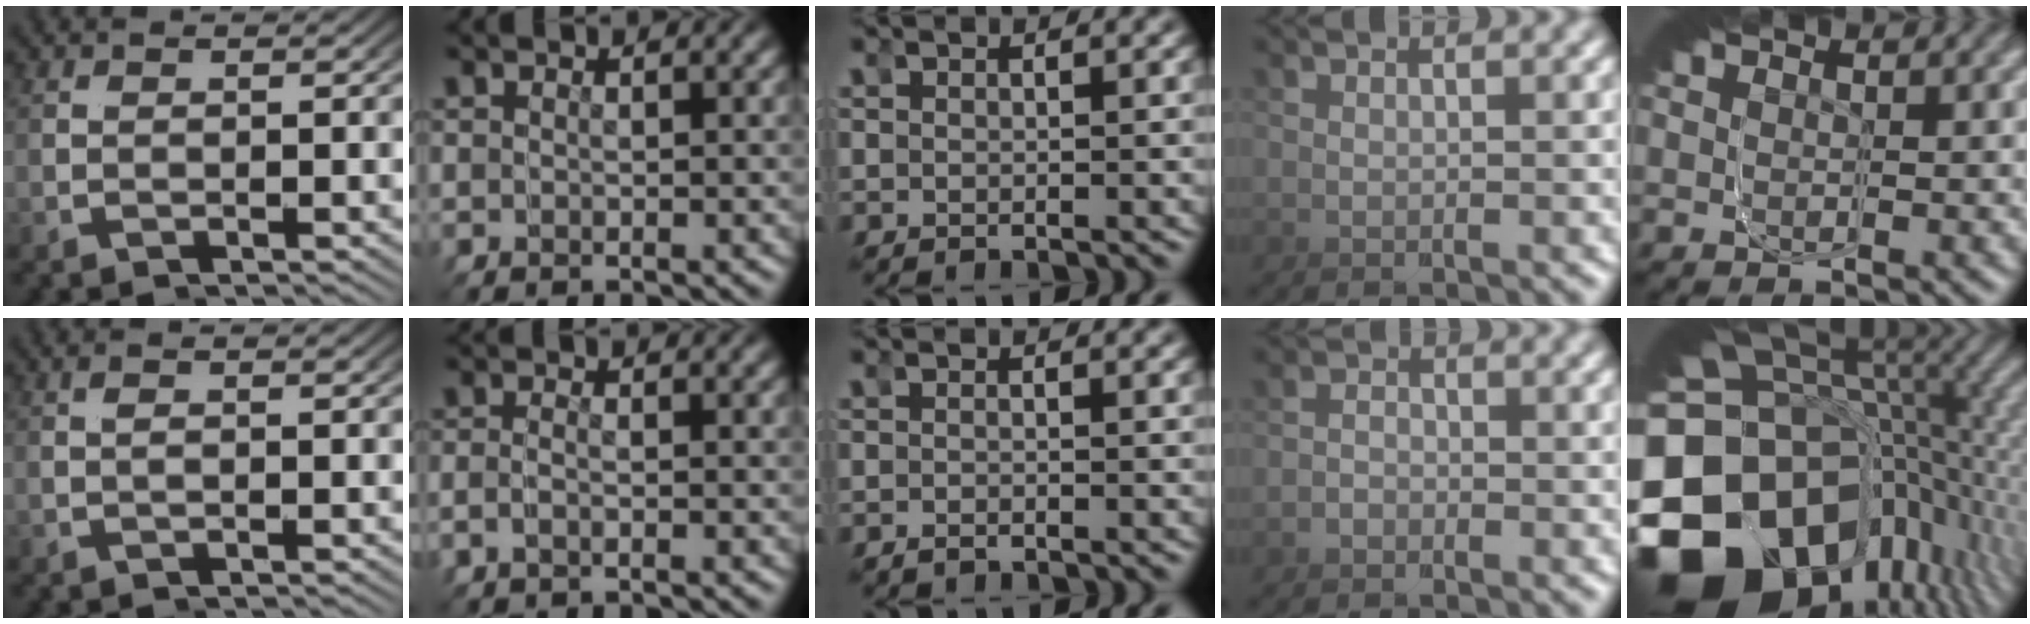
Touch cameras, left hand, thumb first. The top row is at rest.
{"thumb": {"total": 0.7, "force": [-0.1, -0.5, 0.6], "torque": [-0.008, 0.005, -0.007]}, "index": {"total": 3.3, "force": [-2.0, -2.6, -0.6], "torque": [0.006, 0.000, -0.032]}, "middle": {"total": 0.9, "force": [-0.8, 0.3, 0.2], "torque": [-0.012, -0.002, -0.017]}, "ring": {"total": 3.2, "force": [-1.5, -0.3, -2.8], "torque": [0.016, -0.018, -0.022]}, "little": {"total": 23.7, "force": [-7.5, 15.1, 16.7], "torque": [-0.283, -0.069, -0.101]}}